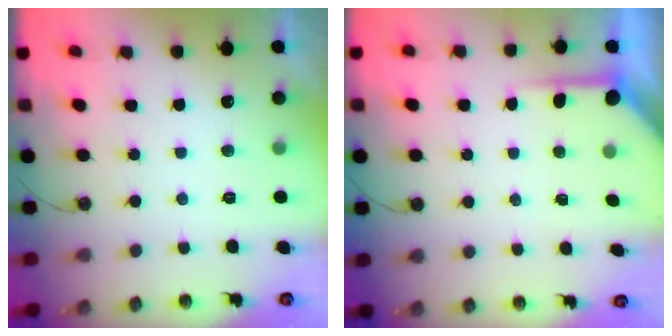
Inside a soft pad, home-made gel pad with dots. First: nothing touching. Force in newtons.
{"total": 4.5, "press": 4.5, "slide": 0.2}